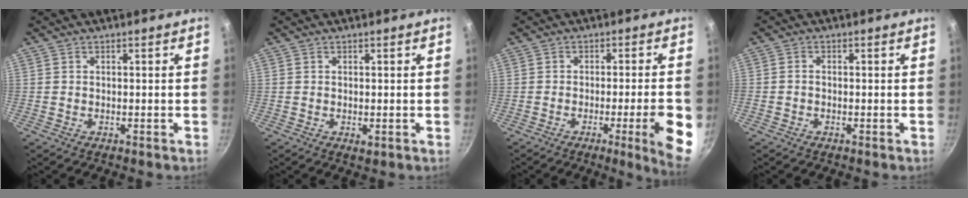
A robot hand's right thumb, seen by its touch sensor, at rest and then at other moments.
{"total": 0.9, "force": [-0.1, 0.4, 0.8], "torque": [-0.013, -0.002, -0.001]}
{"total": 9.8, "force": [-2.8, 0.7, 9.3], "torque": [-0.113, 0.008, -0.037]}
{"total": 0.9, "force": [-0.4, 0.6, 0.5], "torque": [-0.009, 0.004, -0.010]}